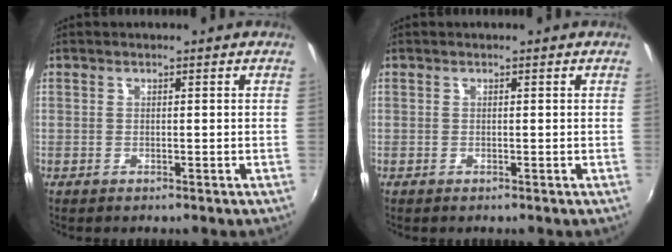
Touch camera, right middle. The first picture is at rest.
{"total": 0.0}